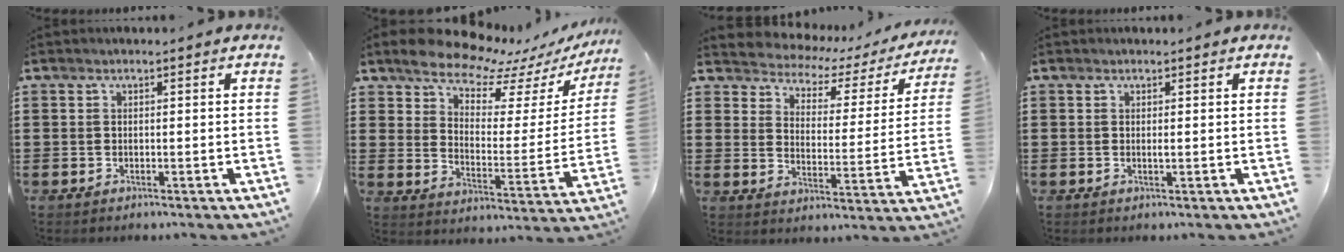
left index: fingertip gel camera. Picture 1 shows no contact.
{"total": 8.2, "force": [7.6, 2.1, 2.2], "torque": [-0.063, -0.061, 0.130]}
{"total": 2.8, "force": [2.5, 1.1, 0.4], "torque": [-0.031, -0.024, 0.031]}
{"total": 0.6, "force": [0.0, 0.0, 0.6], "torque": [-0.012, -0.004, 0.001]}